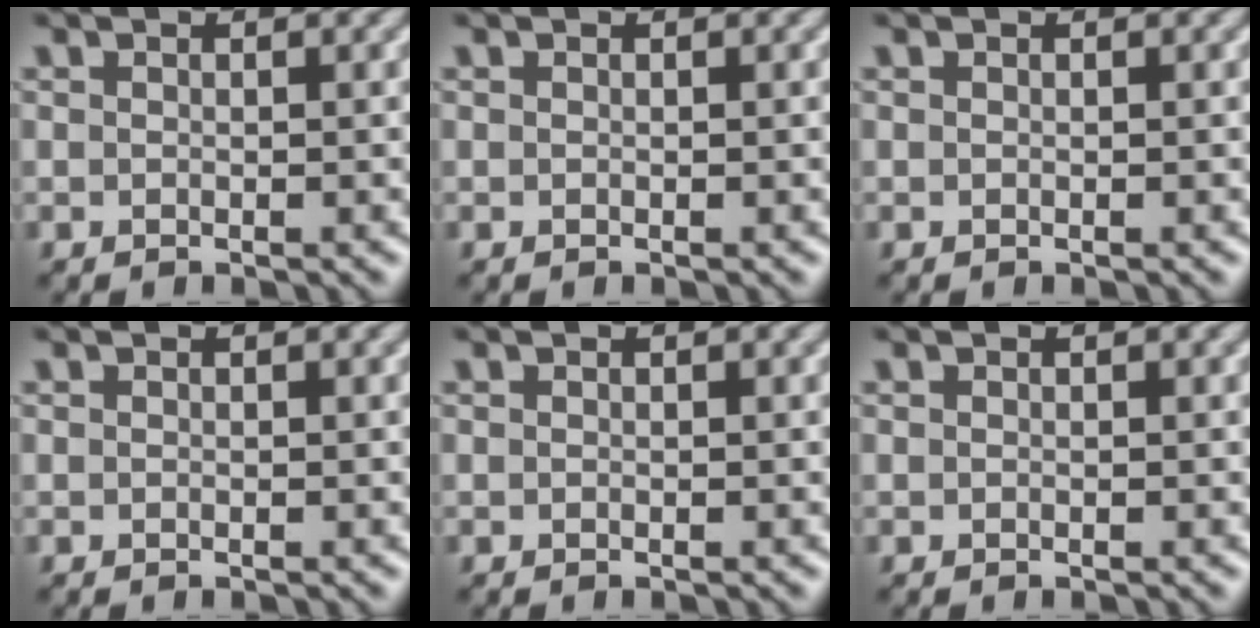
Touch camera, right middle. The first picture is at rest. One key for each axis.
{"total": 0.0}
{"total": 0.0}
{"total": 0.0}
{"total": 0.0}
{"total": 0.0}